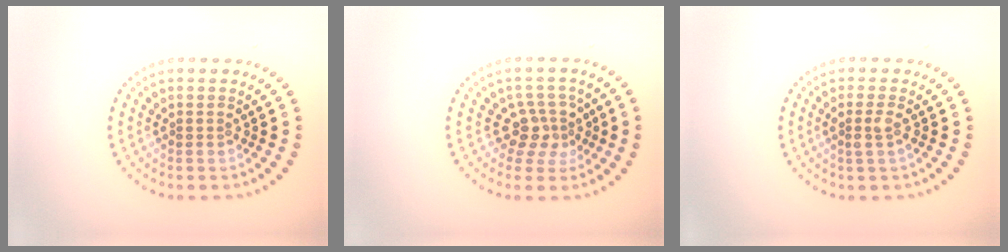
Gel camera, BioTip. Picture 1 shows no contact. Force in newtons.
{"total": 2.8, "press": 2.2, "slide": 1.7}
{"total": 1.3, "press": 1.2, "slide": 0.6}